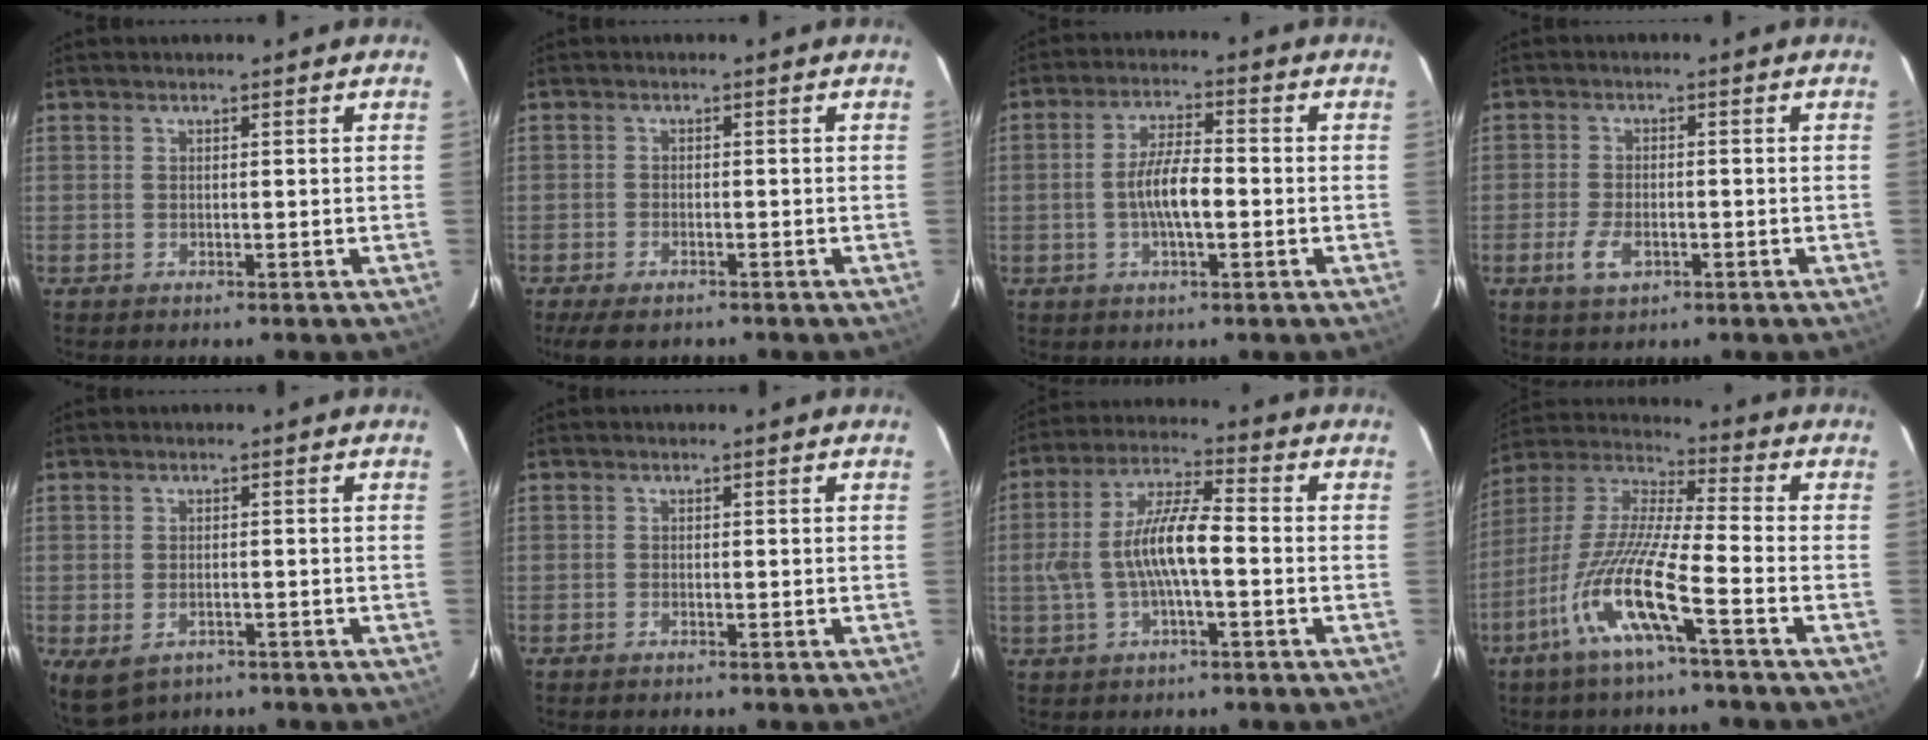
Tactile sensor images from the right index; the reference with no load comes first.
{"total": 5.2, "force": [-3.8, 2.2, 2.7], "torque": [-0.070, -0.016, -0.066]}
{"total": 9.4, "force": [-2.0, 2.5, 8.9], "torque": [-0.171, 0.006, -0.036]}
{"total": 5.1, "force": [-2.1, 2.6, 3.9], "torque": [-0.089, -0.006, -0.038]}
{"total": 5.2, "force": [-2.7, 3.4, 3.0], "torque": [-0.059, -0.017, -0.035]}
{"total": 0.7, "force": [-0.6, 0.3, 0.2], "torque": [-0.004, 0.001, -0.013]}
{"total": 11.2, "force": [-1.6, 2.8, 10.8], "torque": [-0.216, 0.010, -0.027]}
{"total": 14.8, "force": [-7.6, 1.0, 12.7], "torque": [-0.255, -0.018, -0.155]}